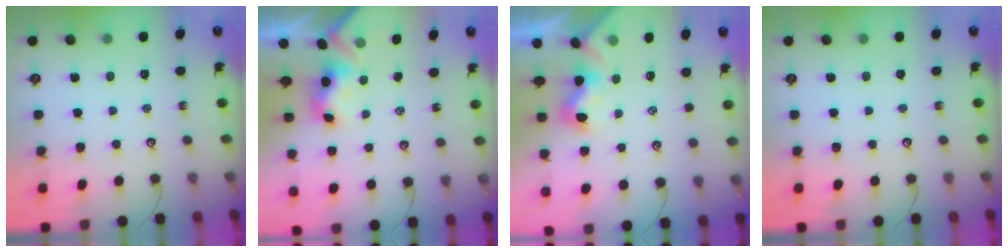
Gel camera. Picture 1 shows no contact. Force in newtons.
{"total": 3.8, "press": 3.8, "slide": 0.2}
{"total": 1.0, "press": 0.8, "slide": 0.6}
{"total": 0.0}